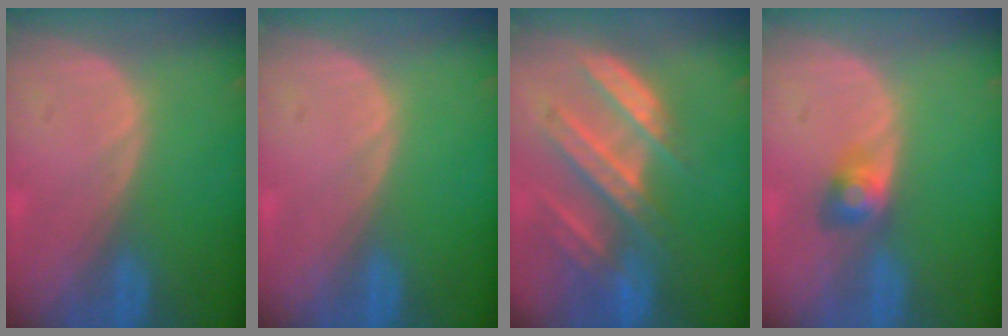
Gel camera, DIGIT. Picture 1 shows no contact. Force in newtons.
{"total": 0.0}
{"total": 8.9, "press": 8.0, "slide": 4.0}
{"total": 2.9, "press": 2.8, "slide": 0.1}